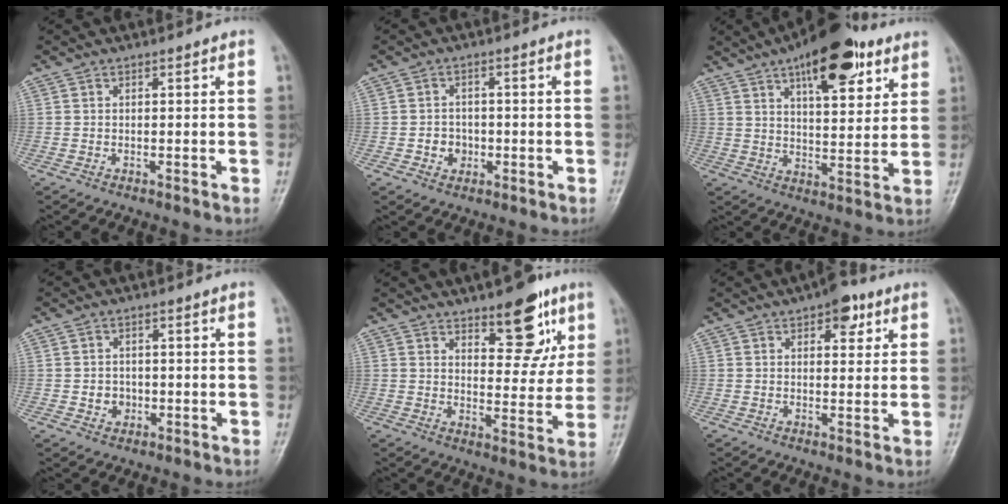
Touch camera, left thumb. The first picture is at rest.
{"total": 3.5, "force": [-0.9, 3.1, 1.4], "torque": [0.000, 0.008, -0.015]}
{"total": 17.7, "force": [9.8, 7.3, 12.8], "torque": [-0.151, -0.033, 0.147]}
{"total": 3.0, "force": [-0.5, 2.7, 1.2], "torque": [-0.004, 0.005, -0.005]}
{"total": 12.5, "force": [7.4, 5.4, 8.6], "torque": [-0.073, -0.041, 0.104]}
{"total": 6.1, "force": [3.2, 3.0, 4.2], "torque": [-0.030, -0.008, 0.036]}